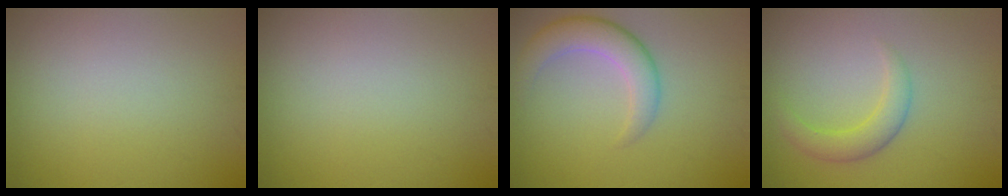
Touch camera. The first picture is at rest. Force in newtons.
{"total": 0.0}
{"total": 4.1, "press": 4.1, "slide": 0.2}
{"total": 2.5, "press": 2.5, "slide": 0.0}